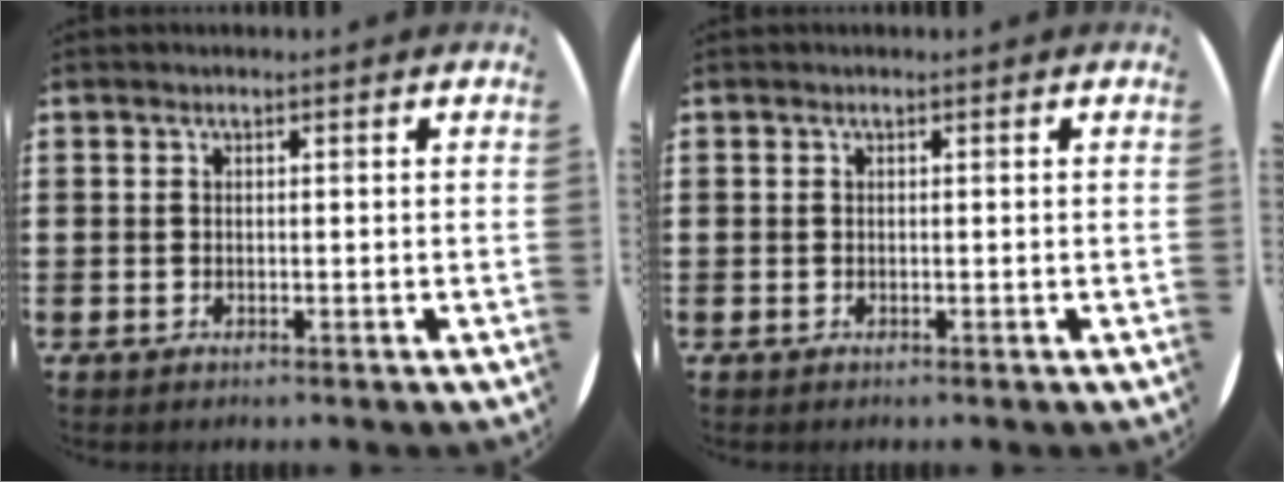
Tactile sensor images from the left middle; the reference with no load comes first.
{"total": 0.0}